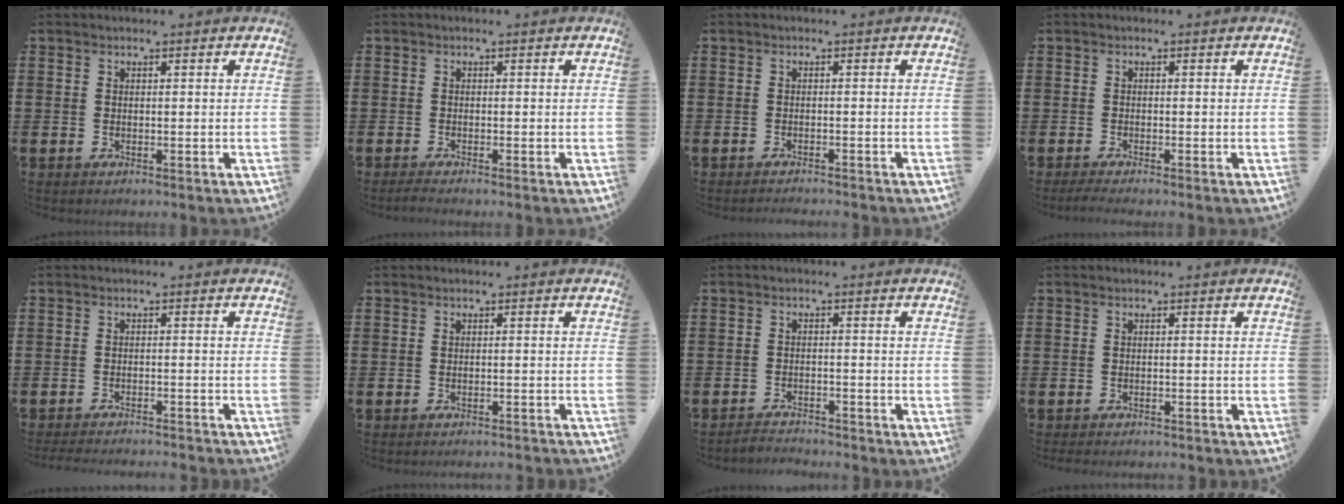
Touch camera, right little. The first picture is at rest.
{"total": 0.8, "force": [-0.5, 0.0, 0.6], "torque": [-0.010, -0.002, -0.010]}
{"total": 0.8, "force": [-0.8, -0.1, 0.0], "torque": [0.000, -0.001, -0.017]}
{"total": 1.0, "force": [-0.6, 0.0, 0.7], "torque": [-0.011, -0.002, -0.012]}
{"total": 1.9, "force": [-1.9, -0.2, 0.2], "torque": [-0.004, 0.002, -0.038]}
{"total": 0.8, "force": [-0.8, -0.2, 0.0], "torque": [0.000, 0.000, -0.016]}
{"total": 2.1, "force": [-2.0, 0.0, -0.3], "torque": [-0.002, 0.003, -0.046]}
{"total": 0.9, "force": [-0.9, 0.1, 0.1], "torque": [-0.004, -0.001, -0.019]}